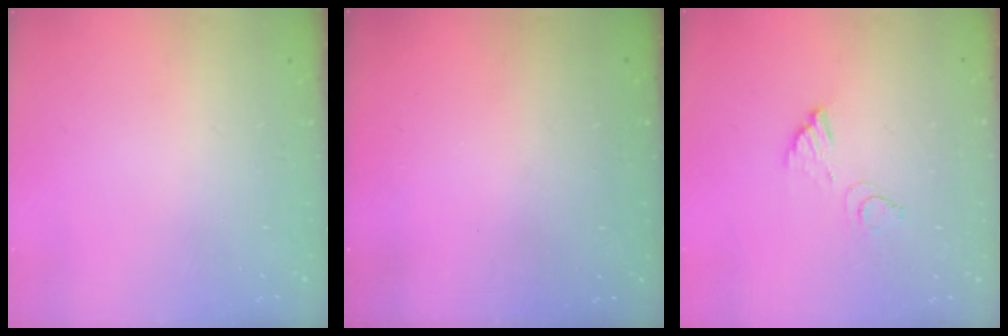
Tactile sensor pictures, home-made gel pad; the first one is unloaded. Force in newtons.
{"total": 3.4, "press": 3.4, "slide": 0.1}
{"total": 4.1, "press": 4.1, "slide": 0.2}